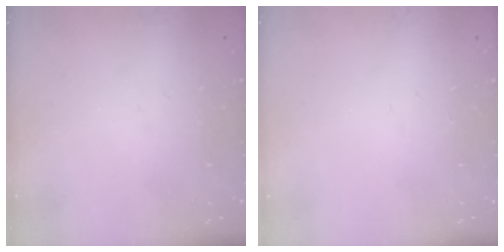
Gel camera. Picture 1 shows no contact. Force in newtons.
{"total": 0.0}